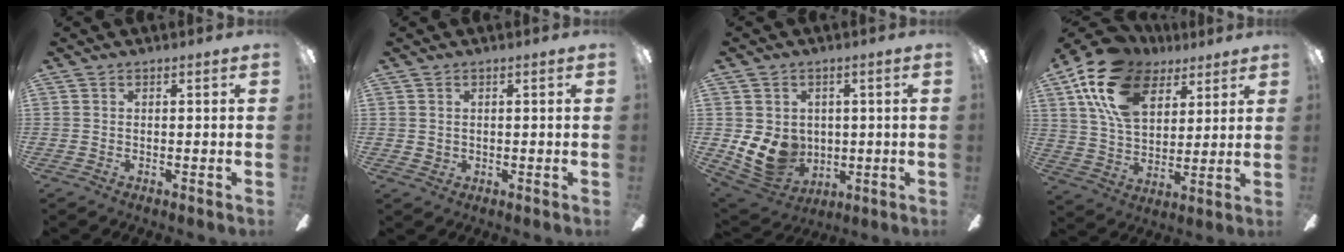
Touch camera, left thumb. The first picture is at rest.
{"total": 1.6, "force": [1.0, 1.2, 0.1], "torque": [-0.004, 0.003, 0.018]}
{"total": 11.1, "force": [-0.4, 9.7, 5.5], "torque": [-0.121, -0.007, -0.002]}
{"total": 19.6, "force": [10.5, 12.2, 11.2], "torque": [-0.225, -0.029, 0.193]}